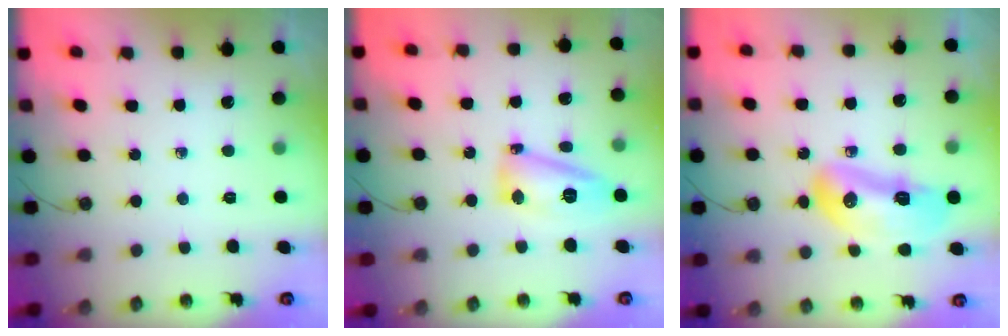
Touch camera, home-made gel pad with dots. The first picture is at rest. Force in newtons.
{"total": 13.0, "press": 13.0, "slide": 1.2}
{"total": 14.0, "press": 13.9, "slide": 1.7}